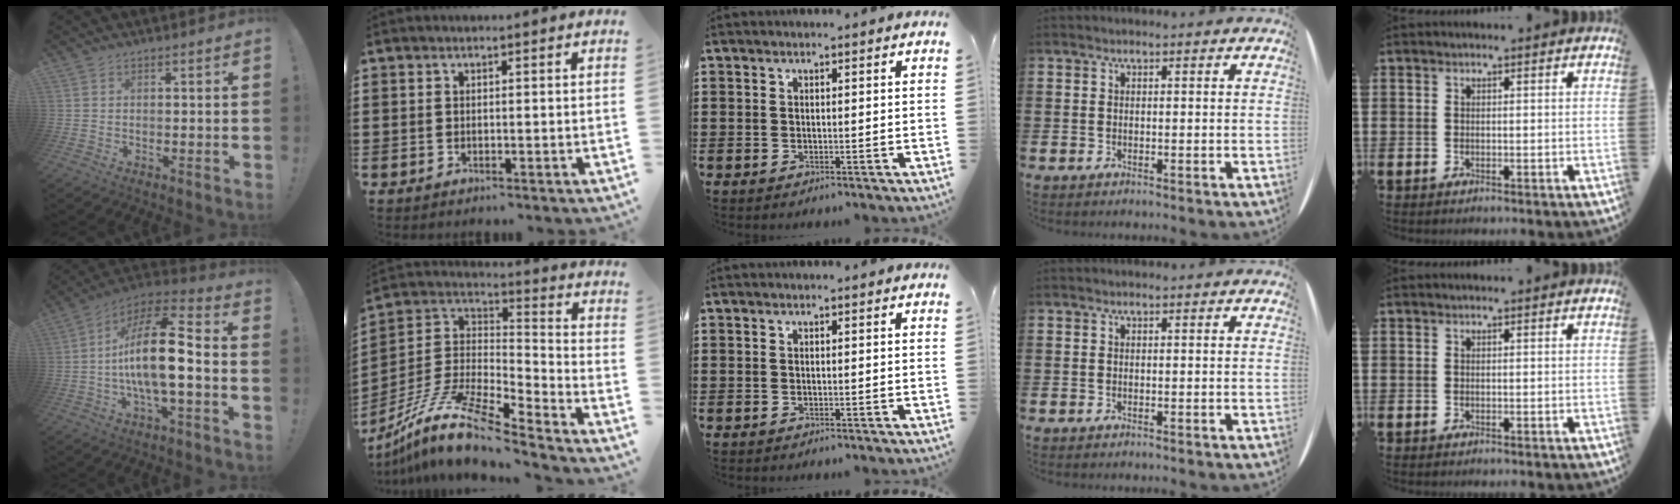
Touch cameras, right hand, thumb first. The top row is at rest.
{"thumb": {"total": 20.0, "force": [-1.9, 6.5, 18.8], "torque": [-0.338, 0.014, -0.036]}, "index": {"total": 12.6, "force": [-10.0, 2.0, 7.4], "torque": [-0.157, 0.014, -0.200]}}